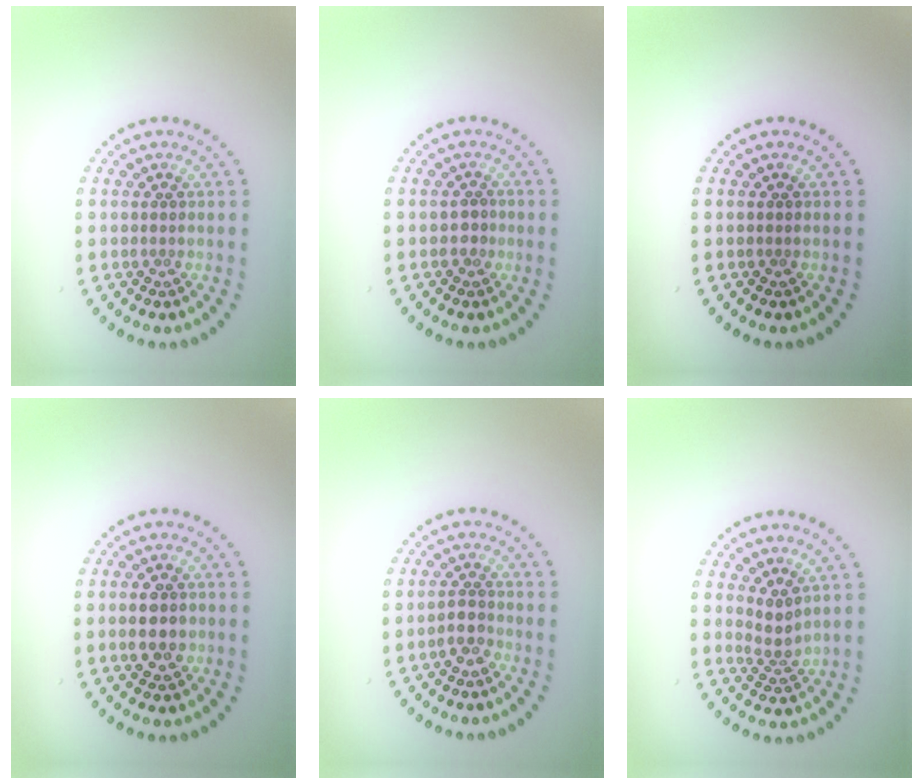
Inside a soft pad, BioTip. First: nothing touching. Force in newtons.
{"total": 1.0, "press": 0.9, "slide": 0.4}
{"total": 0.0}
{"total": 2.9, "press": 2.9, "slide": 0.0}
{"total": 1.6, "press": 1.3, "slide": 1.0}
{"total": 1.9, "press": 1.3, "slide": 1.3}